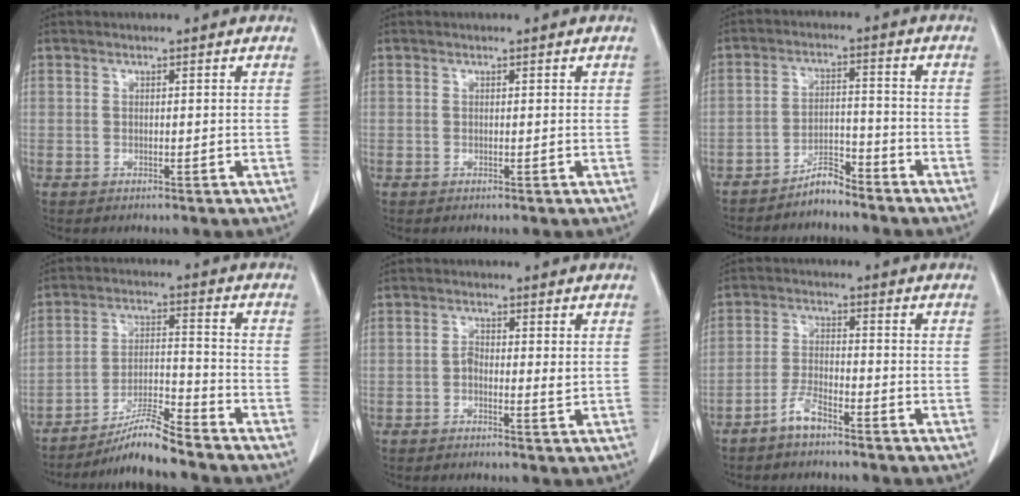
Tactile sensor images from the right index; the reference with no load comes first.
{"total": 0.0}
{"total": 4.2, "force": [-4.0, 0.7, 1.2], "torque": [-0.017, -0.006, -0.074]}
{"total": 8.2, "force": [-7.3, -0.6, 3.8], "torque": [-0.073, -0.010, -0.131]}
{"total": 2.5, "force": [-0.1, 1.0, 2.3], "torque": [-0.035, 0.003, -0.002]}
{"total": 3.9, "force": [-3.2, 0.7, 2.1], "torque": [-0.049, 0.001, -0.065]}